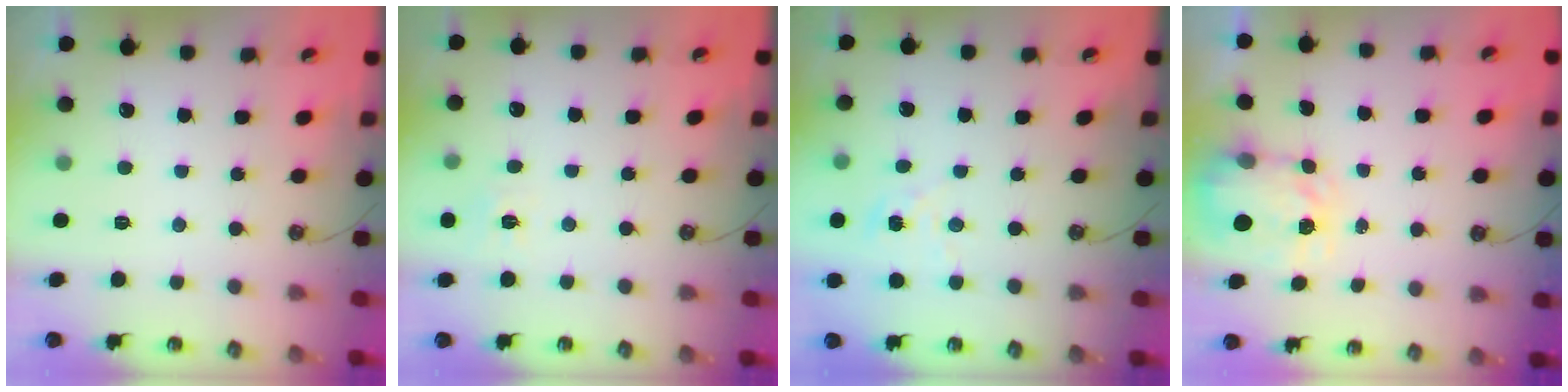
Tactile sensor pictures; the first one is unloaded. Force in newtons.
{"total": 6.1, "press": 6.1, "slide": 0.7}
{"total": 2.5, "press": 2.5, "slide": 0.2}
{"total": 3.8, "press": 3.7, "slide": 0.5}